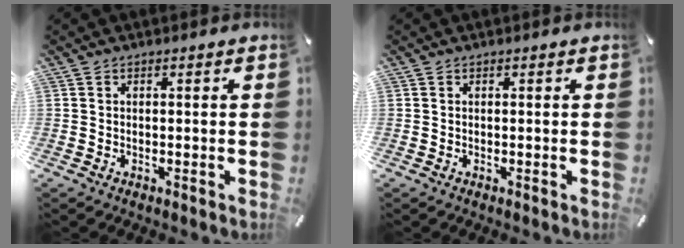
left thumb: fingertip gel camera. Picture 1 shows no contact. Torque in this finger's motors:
{"motor_torque": [-0.04, 0.04, -0.01, 0.09, 0.00]}